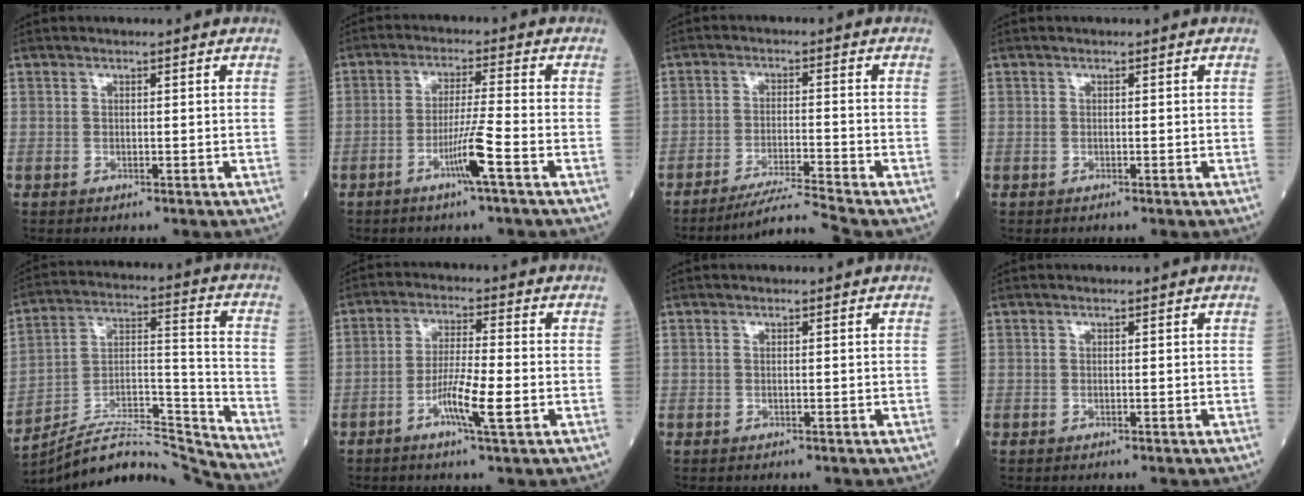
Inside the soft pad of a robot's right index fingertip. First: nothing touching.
{"total": 5.8, "force": [-2.8, -1.1, 4.9], "torque": [-0.096, -0.008, -0.055]}
{"total": 6.1, "force": [-5.4, -2.2, 1.8], "torque": [-0.033, -0.021, -0.098]}
{"total": 0.0}
{"total": 16.1, "force": [-15.8, -0.6, 3.2], "torque": [-0.049, 0.047, -0.275]}
{"total": 6.9, "force": [-2.7, 0.1, 6.4], "torque": [-0.123, -0.005, -0.051]}
{"total": 0.0}
{"total": 0.0}